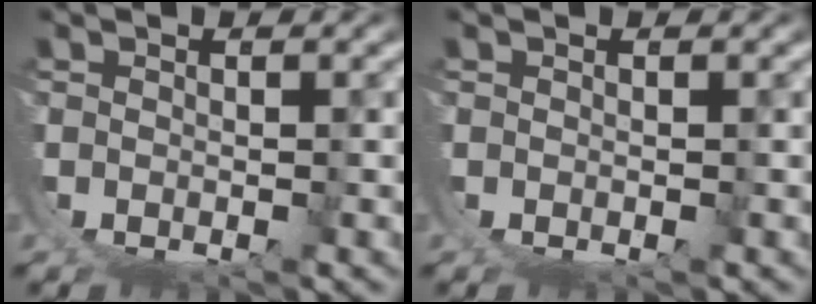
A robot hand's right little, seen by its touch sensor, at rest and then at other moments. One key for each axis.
{"total": 0.0}